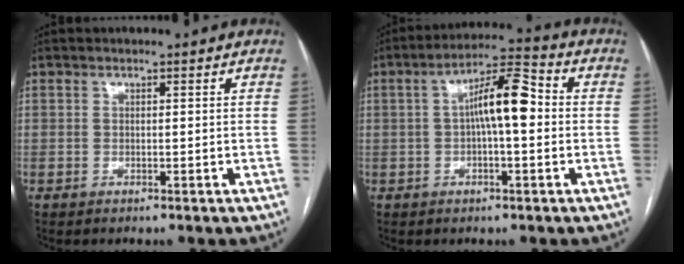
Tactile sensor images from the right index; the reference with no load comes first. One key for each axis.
{"total": 8.8, "fx": 0.4, "fy": 2.0, "fz": 8.5, "tx": -0.151, "ty": 0.031, "tz": 0.002}